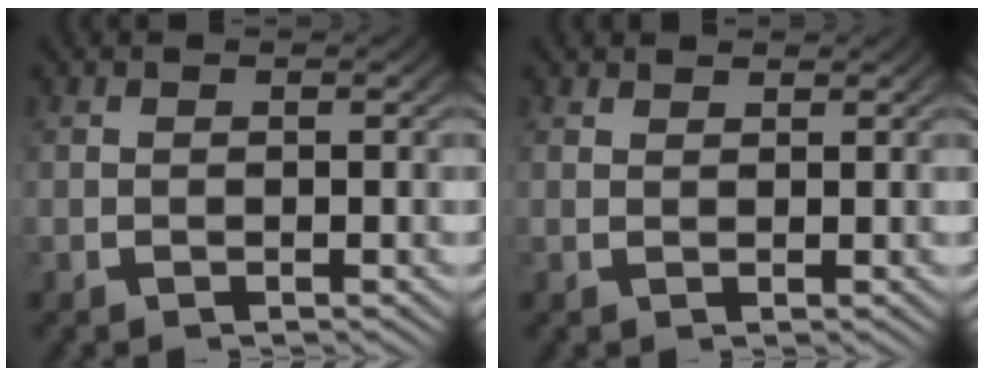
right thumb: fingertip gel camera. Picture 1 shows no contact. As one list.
[{"total": 1.1, "force": [1.1, 0.0, 0.0], "torque": [0.007, -0.002, 0.022]}]